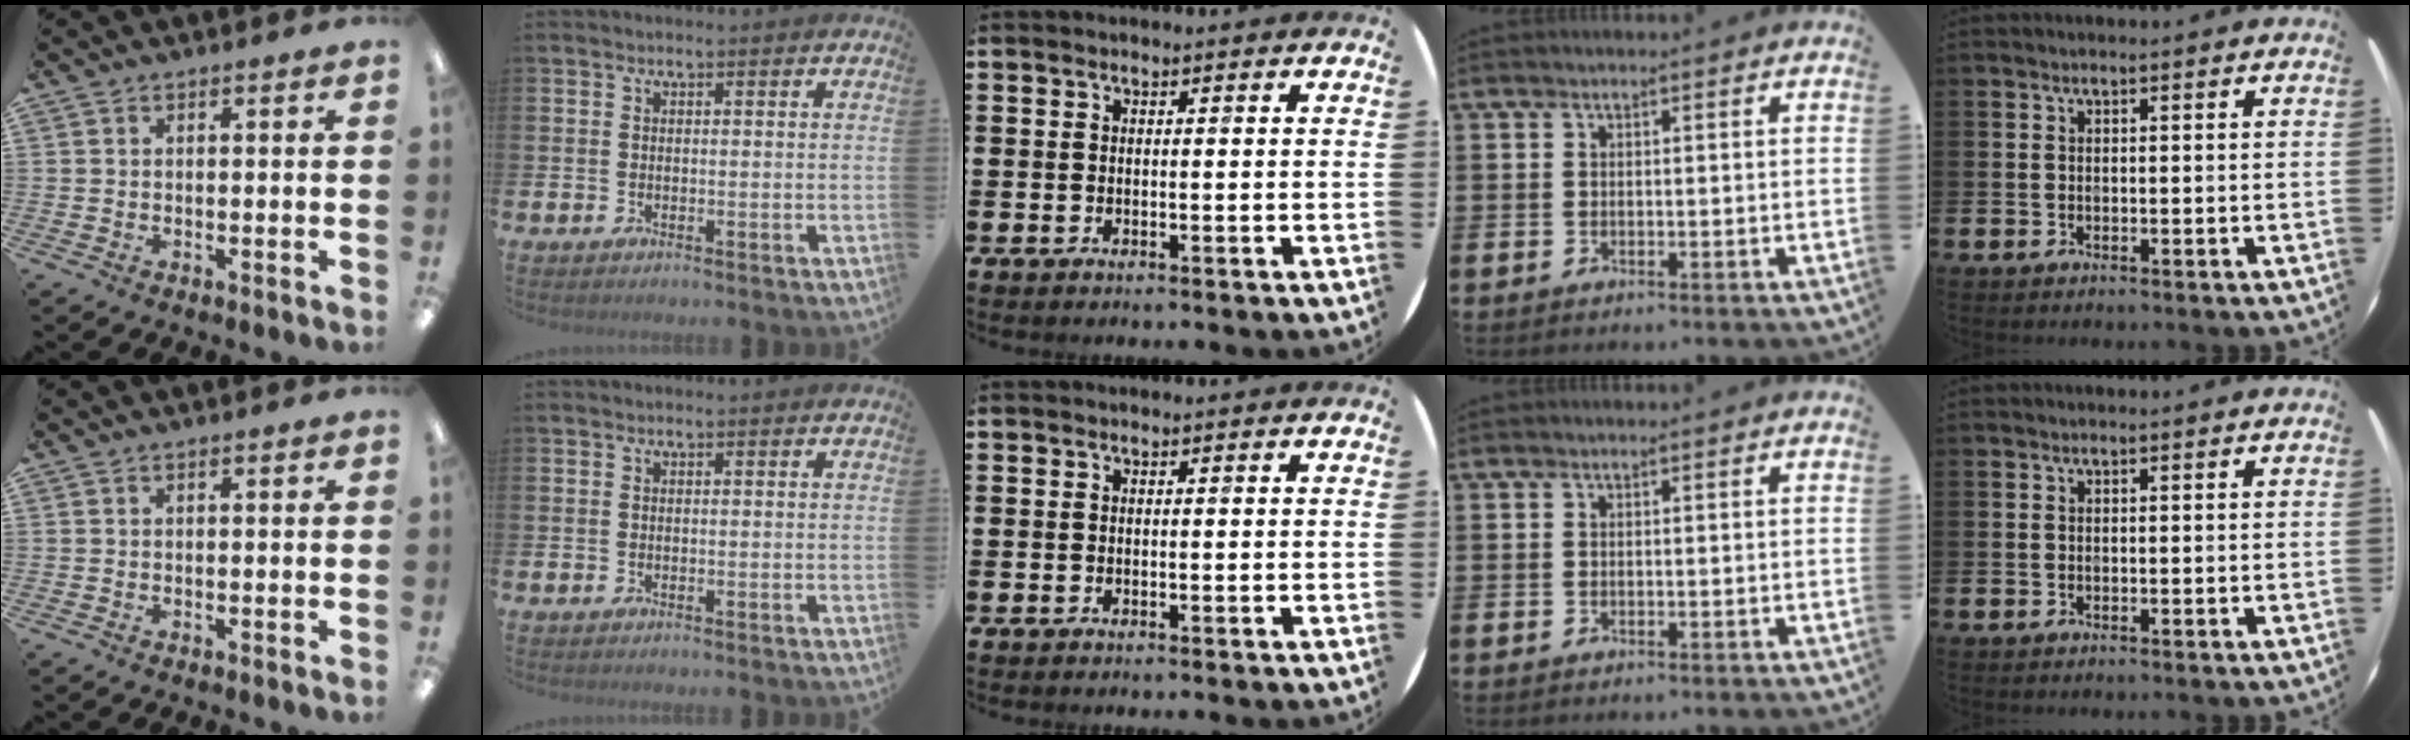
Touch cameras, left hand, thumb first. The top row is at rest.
{}